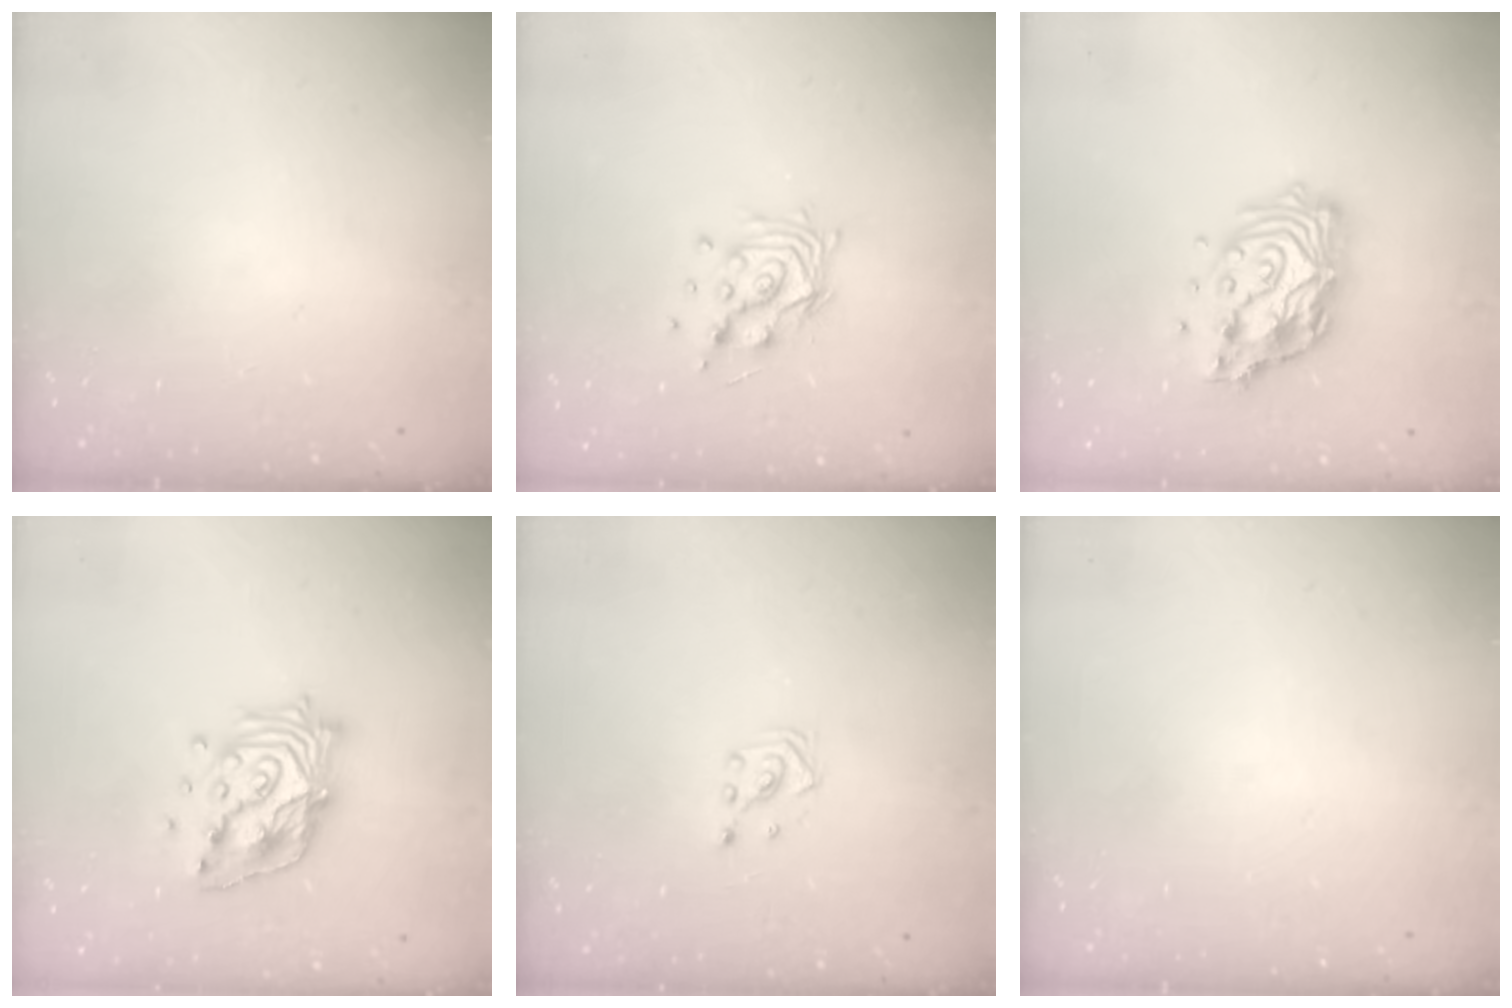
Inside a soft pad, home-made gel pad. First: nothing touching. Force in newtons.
{"total": 10.5, "press": 10.5, "slide": 0.6}
{"total": 14.9, "press": 14.8, "slide": 1.5}
{"total": 17.5, "press": 17.2, "slide": 2.8}
{"total": 2.6, "press": 2.6, "slide": 0.3}
{"total": 0.0}